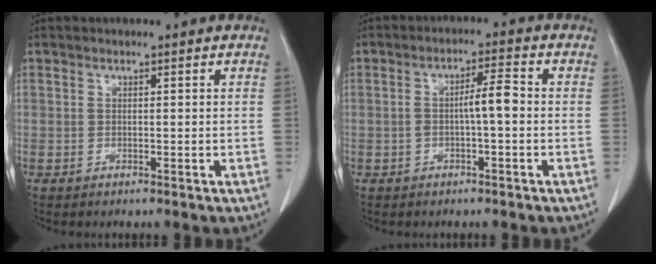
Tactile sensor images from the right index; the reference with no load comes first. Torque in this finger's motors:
{"motor_torque": [0.26, -0.09, 0.11, 0.05]}